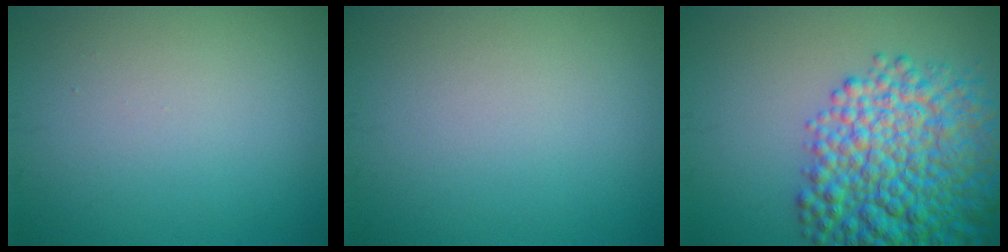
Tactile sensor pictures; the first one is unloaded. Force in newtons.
{"total": 0.0}
{"total": 10.7, "press": 10.7, "slide": 0.5}